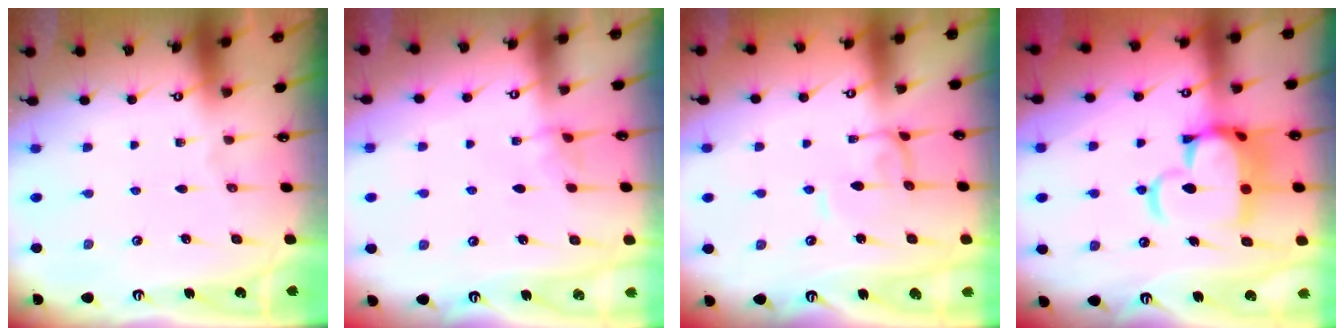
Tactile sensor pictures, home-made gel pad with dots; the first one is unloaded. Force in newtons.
{"total": 2.8, "press": 2.8, "slide": 0.3}
{"total": 0.9, "press": 0.9, "slide": 0.4}
{"total": 12.6, "press": 12.5, "slide": 1.8}